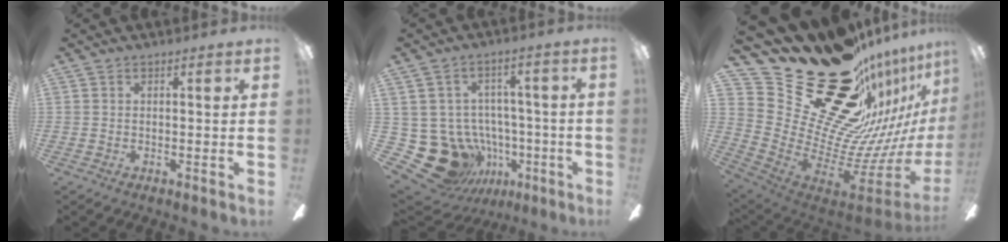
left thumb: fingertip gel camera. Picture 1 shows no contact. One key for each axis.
{"total": 17.2, "fx": -6.9, "fy": 13.5, "fz": 8.0, "tx": -0.177, "ty": 0.031, "tz": -0.084}
{"total": 34.5, "fx": 21.8, "fy": 17.4, "fz": 20.4, "tx": -0.274, "ty": -0.220, "tz": 0.461}